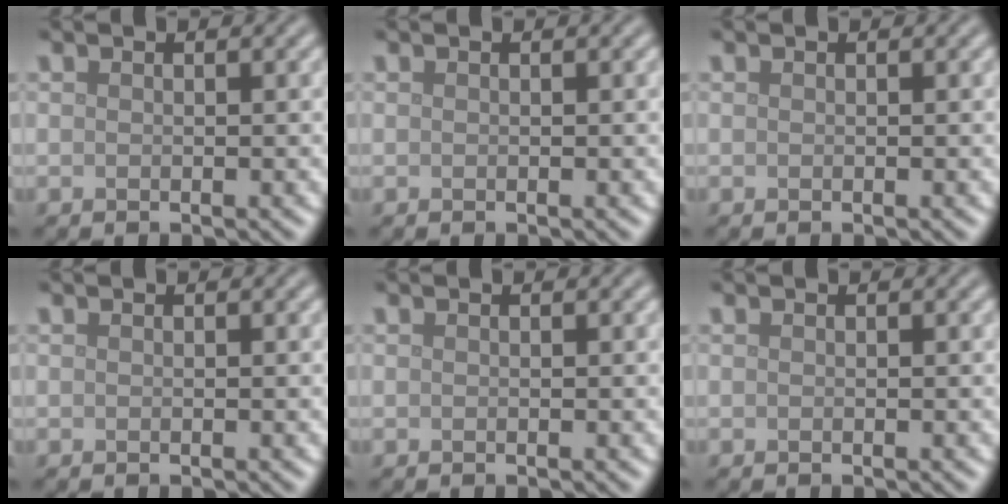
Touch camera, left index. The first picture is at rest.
{"total": 0.0}
{"total": 0.0}
{"total": 0.0}
{"total": 0.0}
{"total": 0.0}